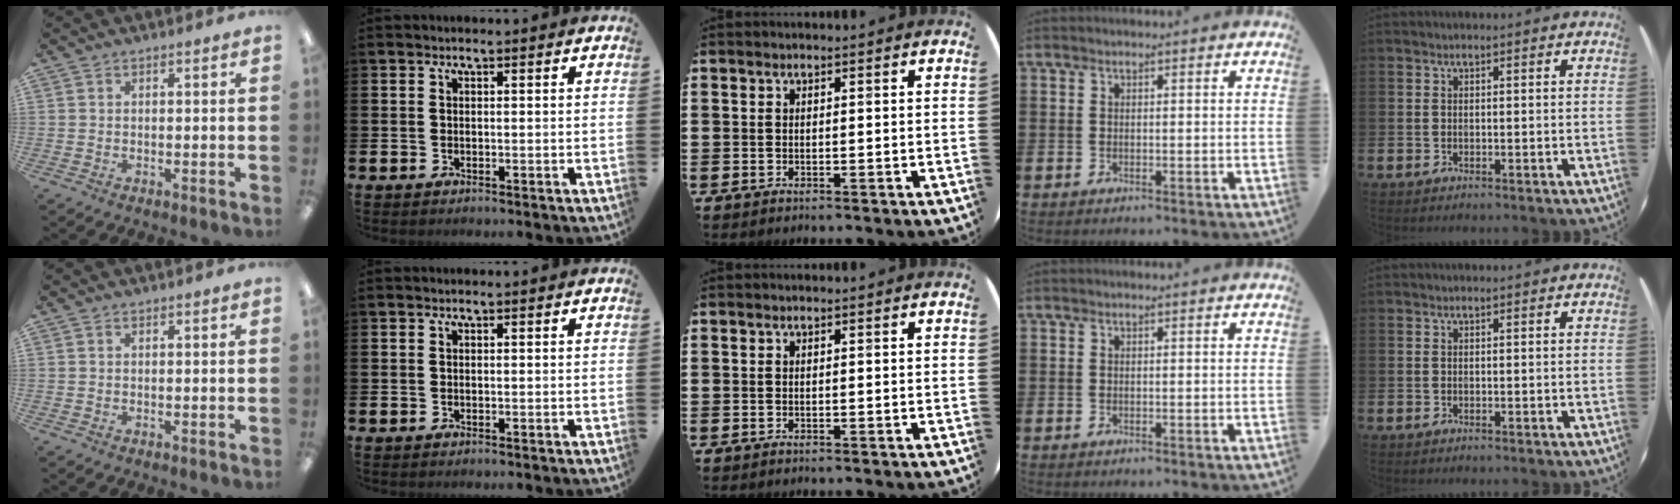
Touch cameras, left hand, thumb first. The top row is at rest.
{}